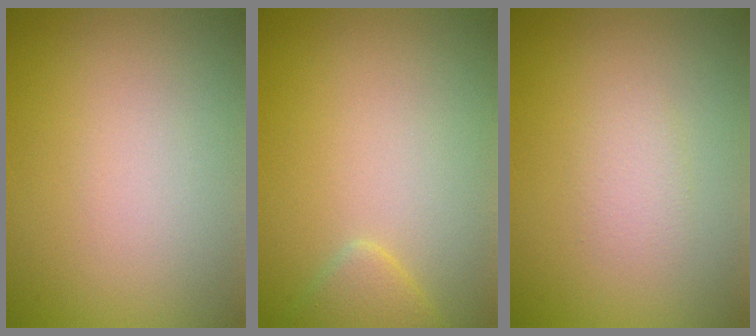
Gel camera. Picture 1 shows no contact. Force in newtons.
{"total": 1.8, "press": 1.8, "slide": 0.1}
{"total": 1.1, "press": 1.1, "slide": 0.1}